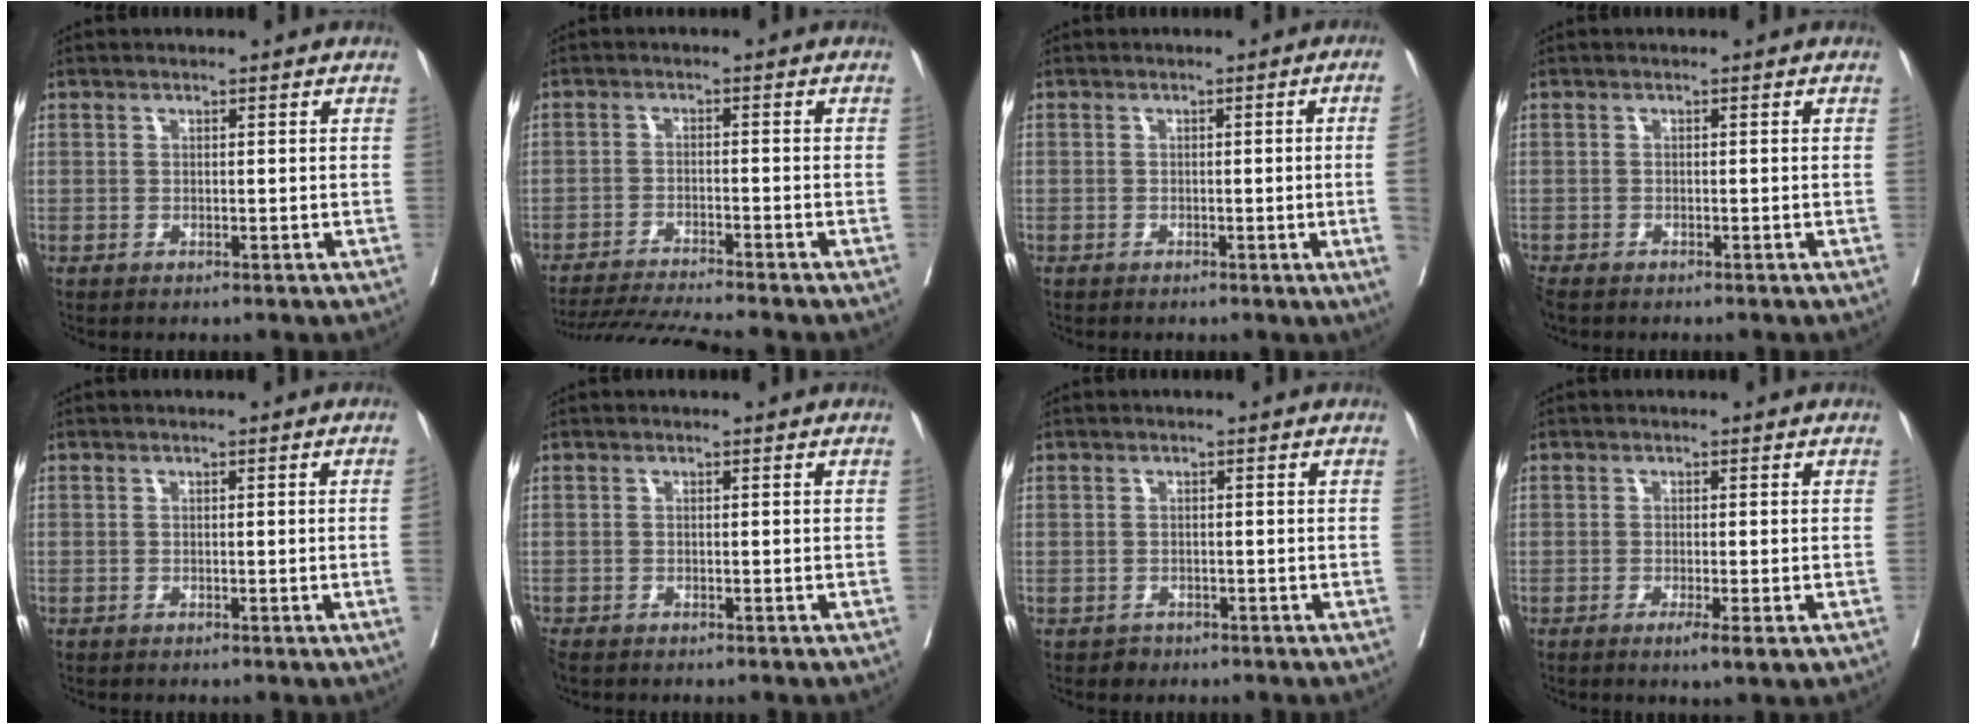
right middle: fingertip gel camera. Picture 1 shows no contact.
{"total": 8.7, "force": [-8.1, -1.8, 2.6], "torque": [-0.034, -0.013, -0.138]}
{"total": 4.3, "force": [-0.7, -1.6, 3.9], "torque": [-0.041, -0.007, -0.010]}
{"total": 2.0, "force": [-1.8, 0.7, 0.8], "torque": [-0.020, -0.008, -0.033]}
{"total": 1.3, "force": [-0.2, -0.5, 1.1], "torque": [-0.008, 0.000, -0.003]}
{"total": 1.5, "force": [-1.3, 0.5, 0.5], "torque": [-0.016, -0.006, -0.024]}
{"total": 1.2, "force": [-0.8, 0.8, 0.0], "torque": [0.000, 0.003, -0.014]}
{"total": 2.7, "force": [-1.3, 0.1, 2.4], "torque": [-0.034, -0.007, -0.020]}